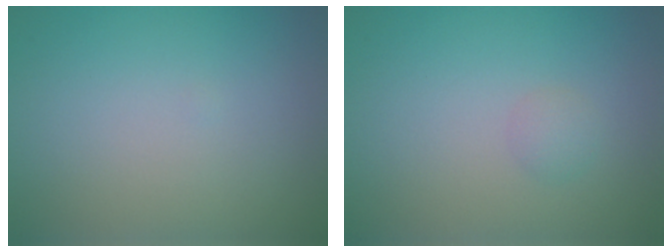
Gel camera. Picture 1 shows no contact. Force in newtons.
{"total": 1.0, "press": 1.0, "slide": 0.0}